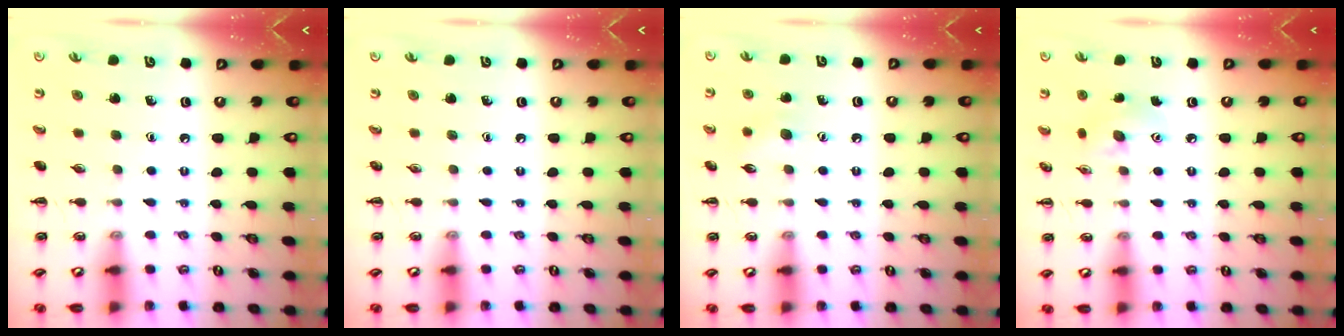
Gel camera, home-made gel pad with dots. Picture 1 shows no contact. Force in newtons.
{"total": 0.0}
{"total": 5.9, "press": 5.7, "slide": 1.4}
{"total": 6.2, "press": 6.1, "slide": 0.8}